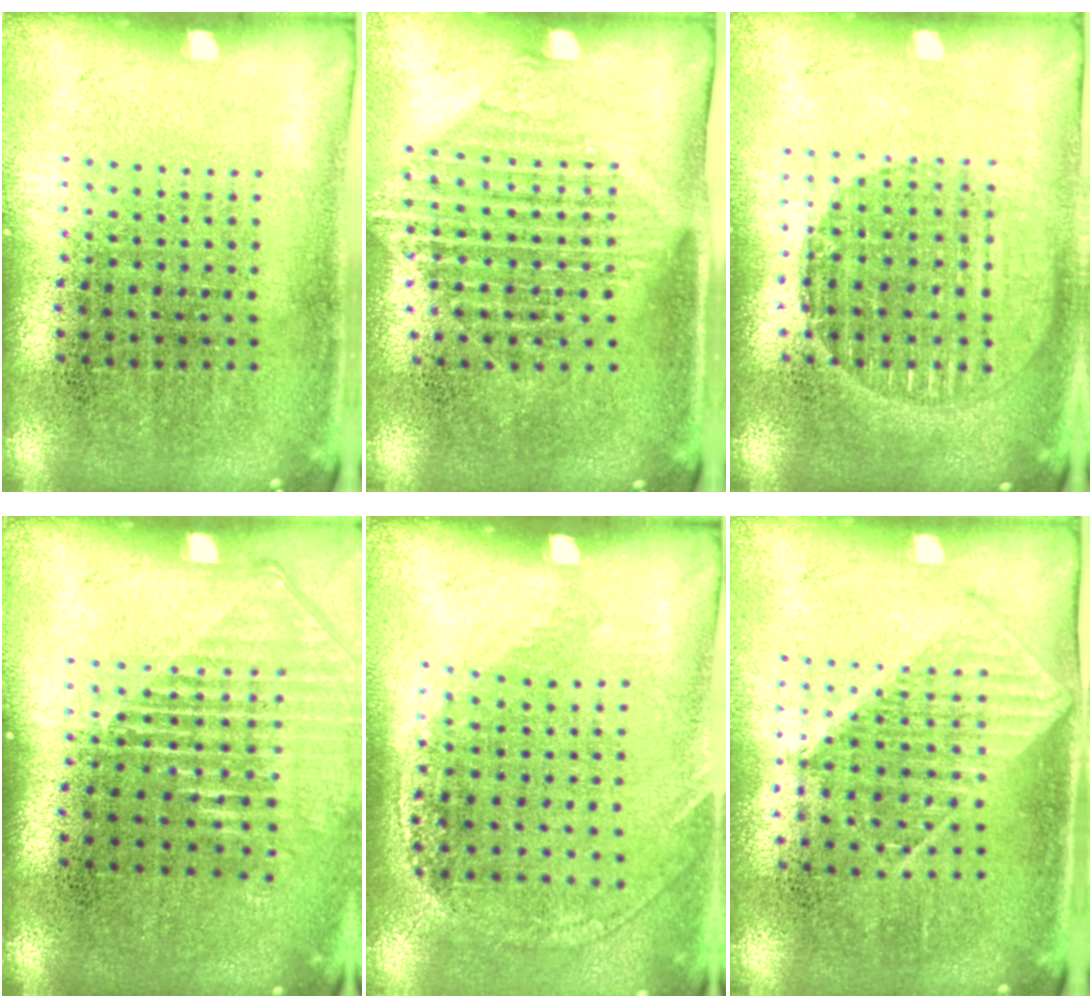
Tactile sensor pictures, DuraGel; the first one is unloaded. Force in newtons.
{"total": 1.6, "press": 1.3, "slide": 0.9}
{"total": 1.6, "press": 1.5, "slide": 0.7}
{"total": 1.3, "press": 1.2, "slide": 0.5}
{"total": 1.1, "press": 0.9, "slide": 0.7}
{"total": 1.1, "press": 1.0, "slide": 0.4}